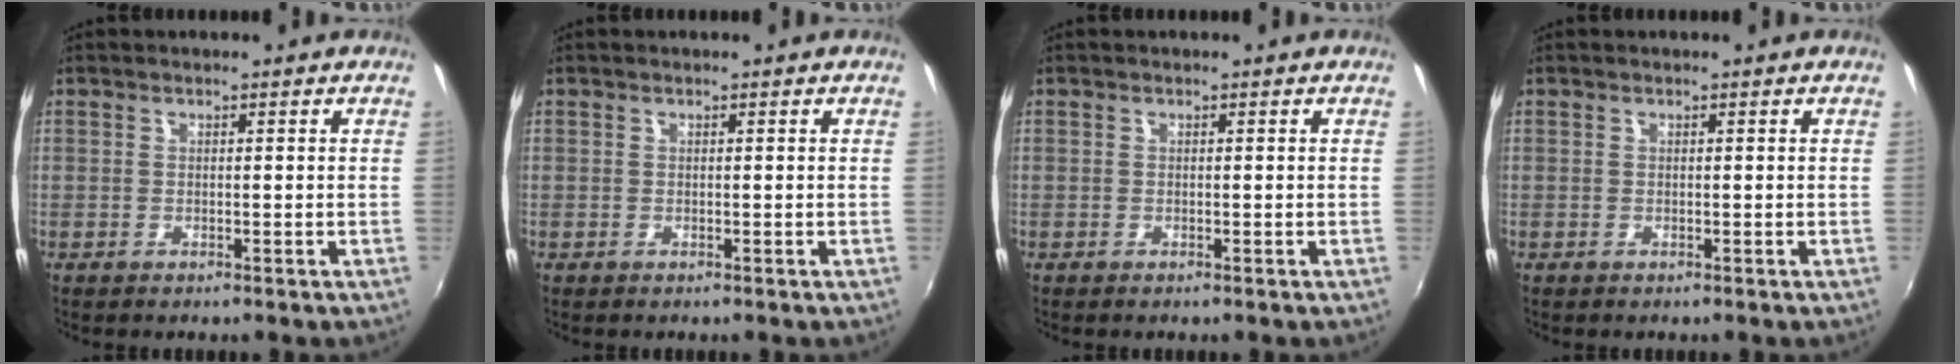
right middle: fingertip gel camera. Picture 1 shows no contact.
{"total": 0.0}
{"total": 0.0}
{"total": 0.0}